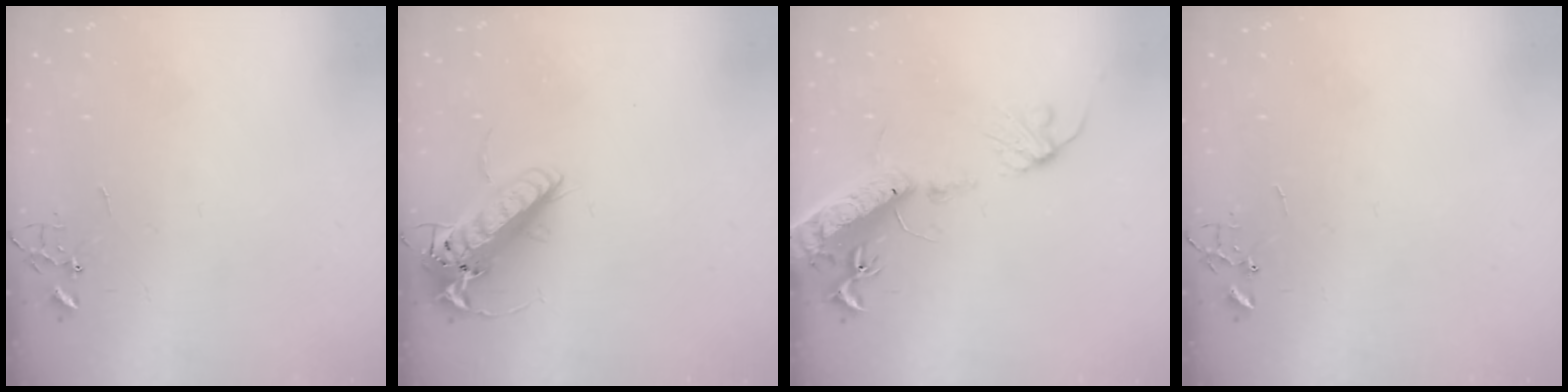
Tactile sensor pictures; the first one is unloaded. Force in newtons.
{"total": 16.7, "press": 16.4, "slide": 3.1}
{"total": 16.6, "press": 16.2, "slide": 3.8}
{"total": 0.0}